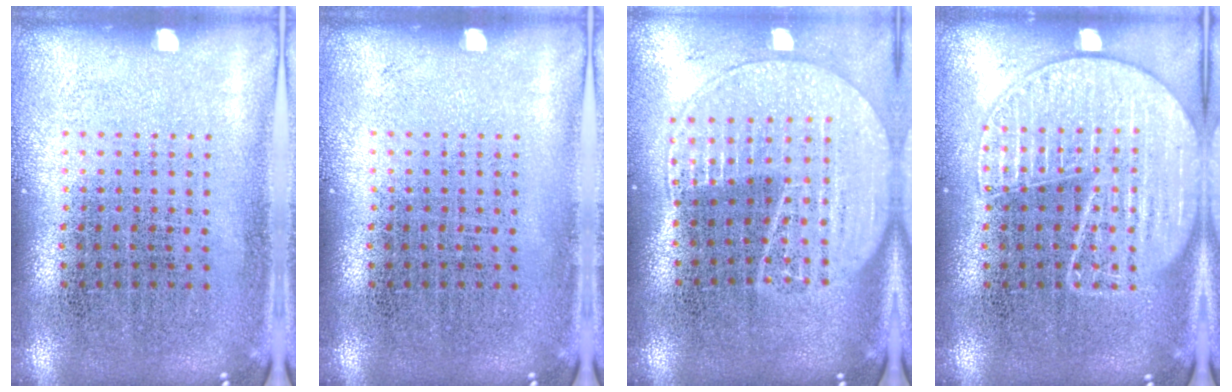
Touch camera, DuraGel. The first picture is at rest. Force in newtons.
{"total": 0.0}
{"total": 2.0, "press": 1.8, "slide": 0.9}
{"total": 3.3, "press": 3.3, "slide": 0.3}